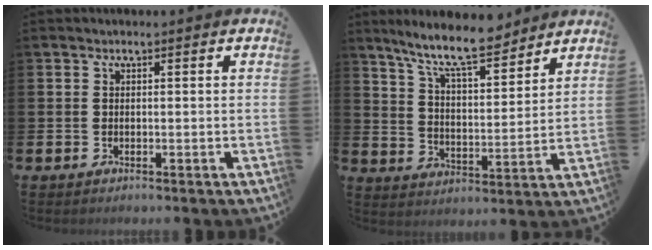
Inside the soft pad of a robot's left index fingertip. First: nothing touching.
{"total": 10.1, "force": [8.9, 1.7, 4.5], "torque": [-0.112, -0.041, 0.159]}